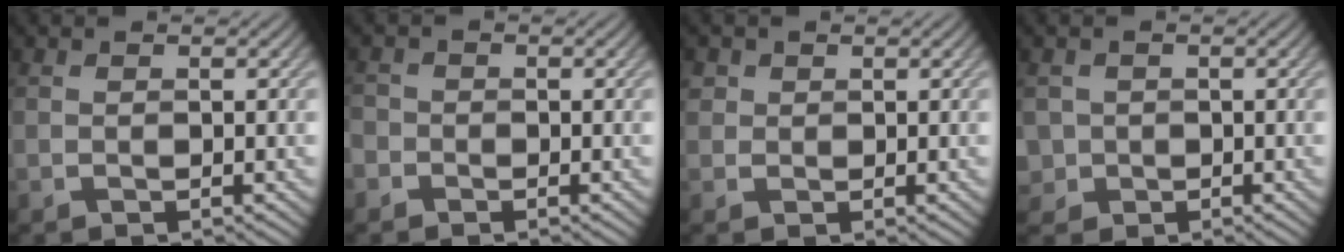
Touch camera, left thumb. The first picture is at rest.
{"total": 1.7, "force": [-1.0, 1.4, 0.3], "torque": [-0.003, 0.003, -0.029]}
{"total": 1.8, "force": [0.9, 1.6, 0.3], "torque": [-0.005, 0.002, 0.010]}
{"total": 2.4, "force": [-0.1, 2.4, 0.2], "torque": [-0.007, -0.006, -0.005]}